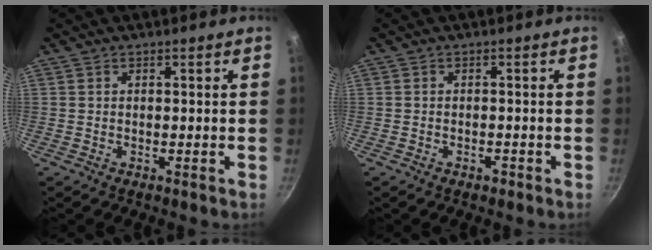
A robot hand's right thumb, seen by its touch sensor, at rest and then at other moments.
{"total": 1.2, "force": [-0.8, 0.7, 0.6], "torque": [-0.009, 0.008, -0.009]}